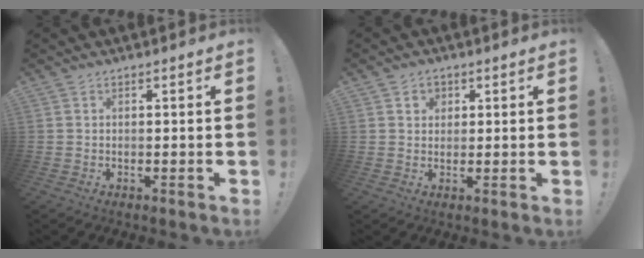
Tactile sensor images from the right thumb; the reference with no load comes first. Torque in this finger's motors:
{"motor_torque": [0.38, 0.63, 0.28, -0.19, -0.02]}